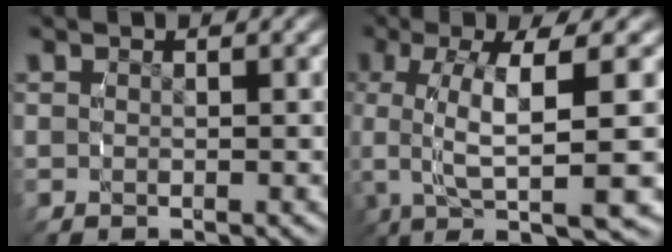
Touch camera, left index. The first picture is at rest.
{"total": 9.4, "force": [-1.9, 3.8, 8.4], "torque": [-0.153, -0.015, -0.016]}